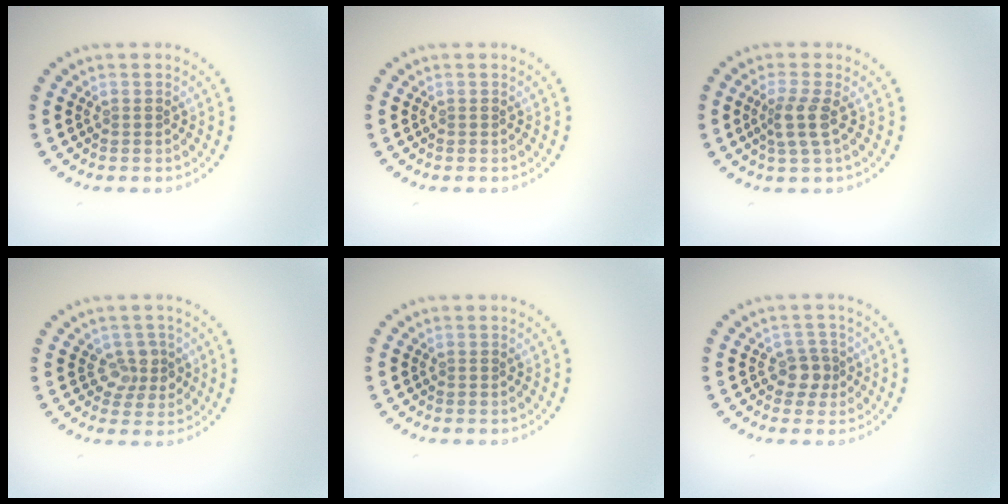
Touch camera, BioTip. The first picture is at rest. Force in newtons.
{"total": 0.0}
{"total": 2.4, "press": 1.9, "slide": 1.5}
{"total": 2.3, "press": 2.0, "slide": 1.2}
{"total": 0.0}
{"total": 2.1, "press": 1.7, "slide": 1.1}